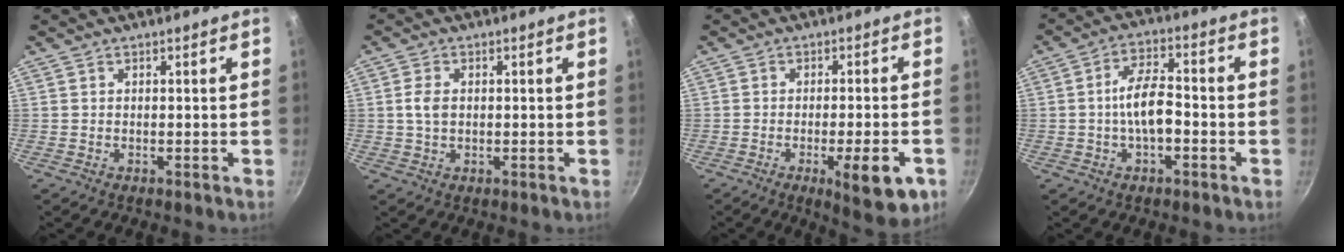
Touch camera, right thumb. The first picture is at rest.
{"total": 3.5, "force": [0.3, 2.4, 2.6], "torque": [-0.048, 0.004, 0.003]}
{"total": 10.8, "force": [-4.3, 3.0, 9.5], "torque": [-0.111, 0.010, -0.054]}
{"total": 8.0, "force": [-1.6, 3.6, 7.0], "torque": [-0.113, 0.031, -0.034]}